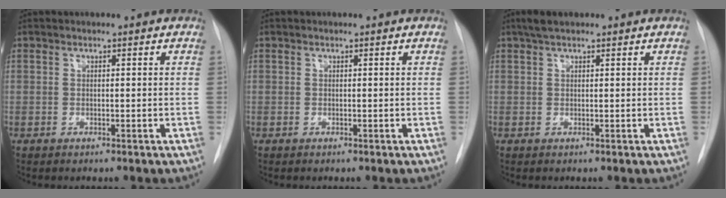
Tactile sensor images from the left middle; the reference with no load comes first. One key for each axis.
{"total": 0.0}
{"total": 2.5, "fx": 1.8, "fy": 0.9, "fz": 1.4, "tx": -0.029, "ty": 0.016, "tz": 0.032}